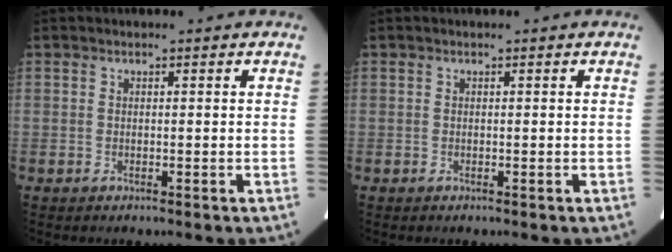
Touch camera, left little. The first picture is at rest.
{"total": 0.0}